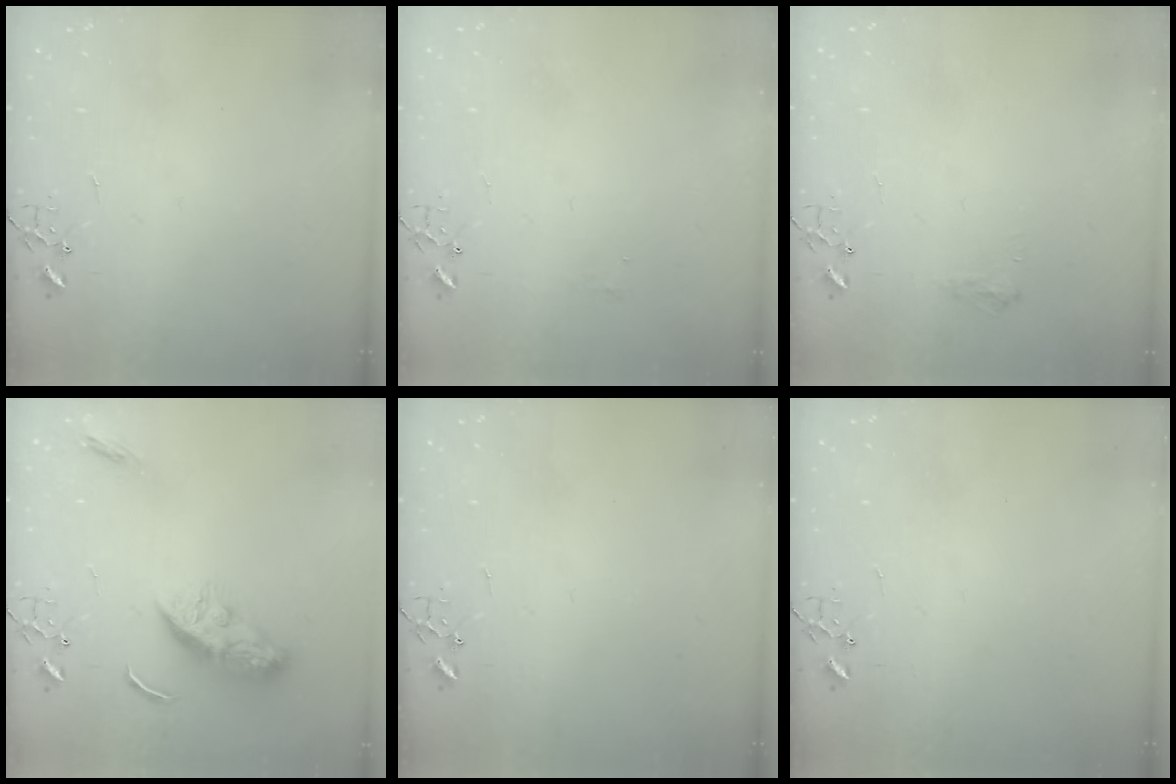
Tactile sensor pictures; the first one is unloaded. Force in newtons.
{"total": 3.9, "press": 3.9, "slide": 0.6}
{"total": 8.2, "press": 8.1, "slide": 0.7}
{"total": 10.9, "press": 10.9, "slide": 0.2}
{"total": 0.0}
{"total": 0.0}